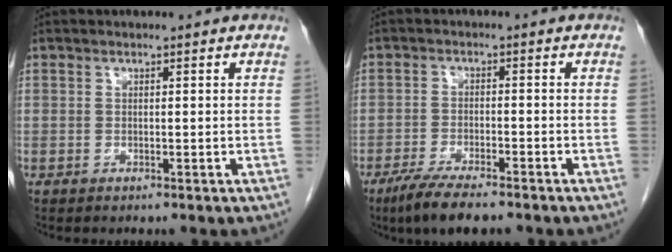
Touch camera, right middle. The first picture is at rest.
{"total": 7.9, "force": [-6.0, 1.4, 5.0], "torque": [-0.086, -0.017, -0.096]}